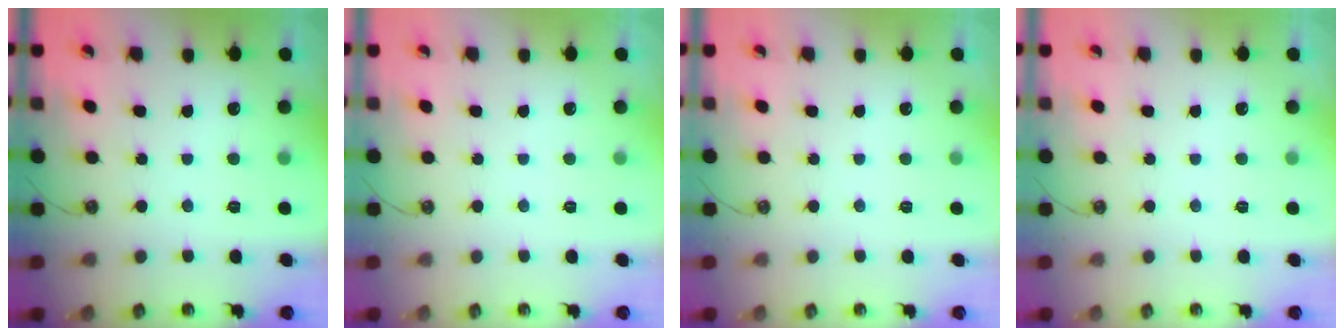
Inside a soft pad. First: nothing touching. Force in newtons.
{"total": 0.0}
{"total": 0.0}
{"total": 0.0}